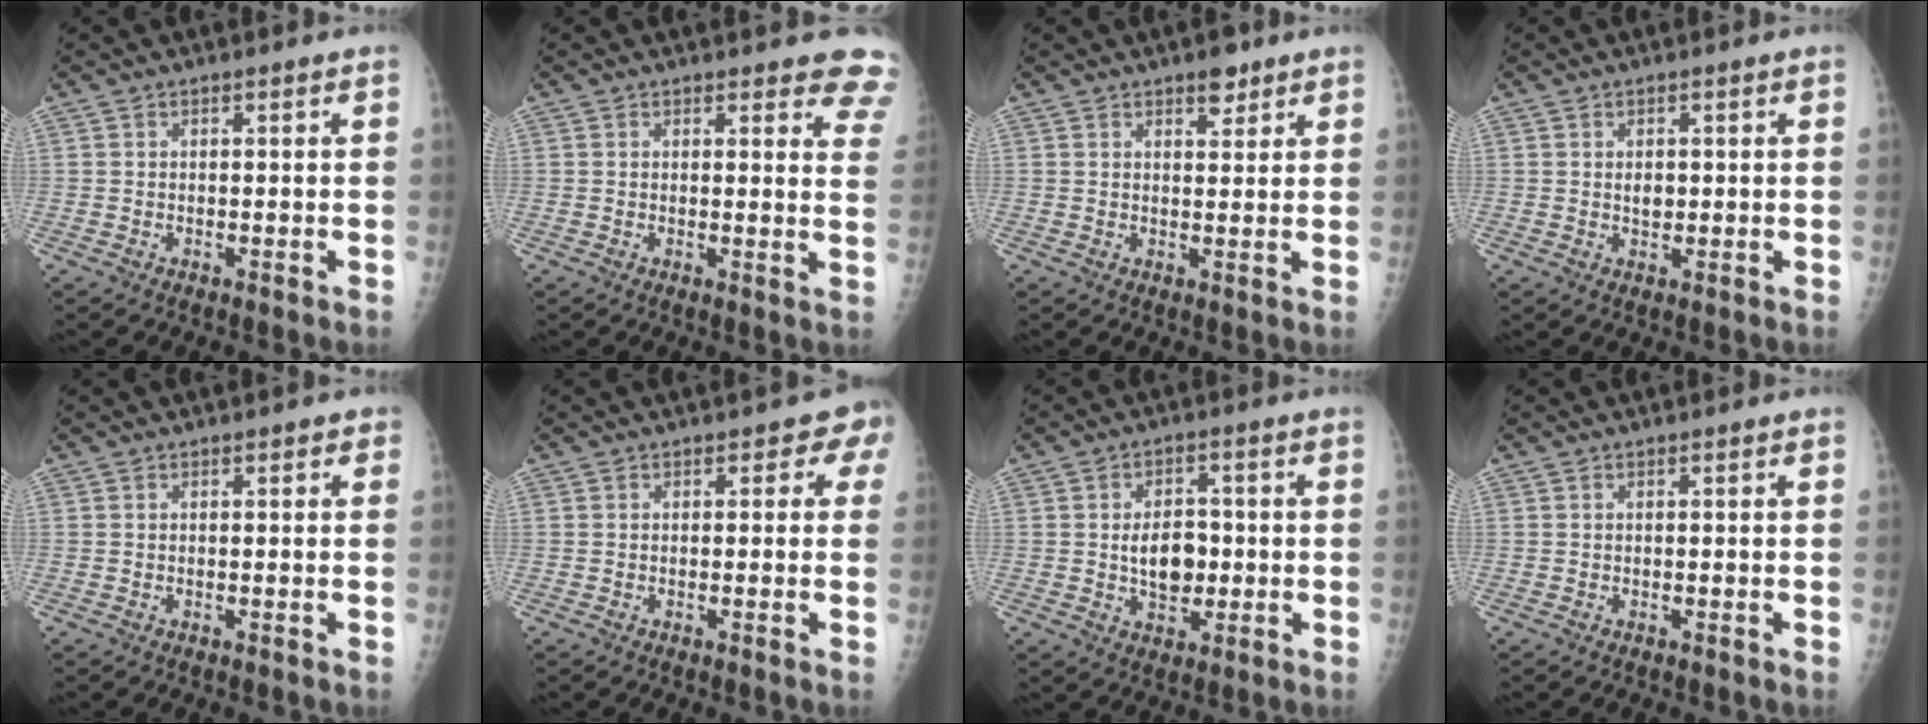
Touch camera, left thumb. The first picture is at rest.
{"total": 8.1, "force": [7.1, 2.6, 2.9], "torque": [0.011, -0.032, 0.051]}
{"total": 3.6, "force": [2.5, 1.6, 2.0], "torque": [-0.012, -0.013, 0.035]}
{"total": 1.8, "force": [0.3, 1.2, 1.3], "torque": [-0.013, -0.002, 0.007]}
{"total": 1.1, "force": [0.5, 0.6, 0.8], "torque": [-0.002, 0.001, 0.002]}
{"total": 2.6, "force": [1.0, 1.8, 1.6], "torque": [0.014, 0.004, -0.001]}
{"total": 7.2, "force": [-0.4, 4.9, 5.3], "torque": [-0.060, 0.002, -0.004]}
{"total": 0.0}